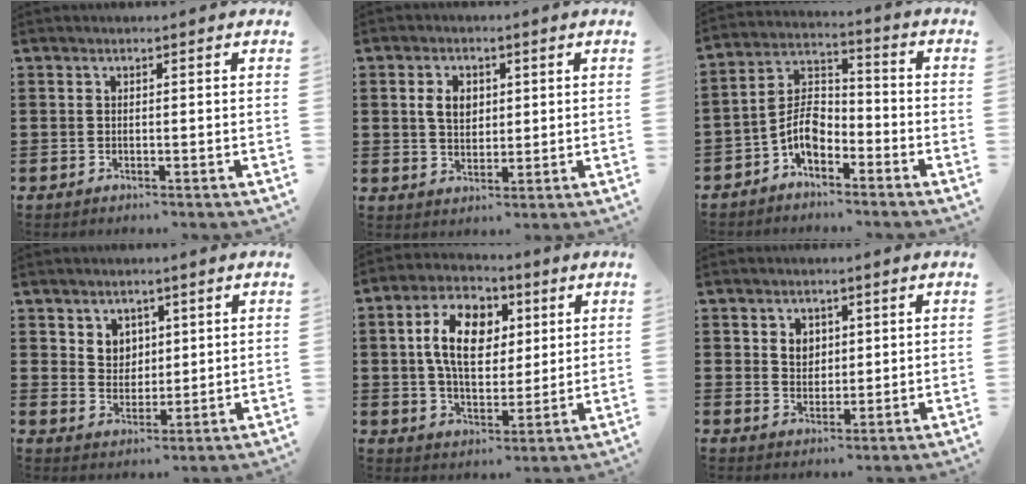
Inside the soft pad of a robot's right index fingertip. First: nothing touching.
{"total": 4.4, "force": [1.0, 3.0, 3.0], "torque": [-0.060, 0.010, 0.013]}
{"total": 6.3, "force": [-3.5, 3.5, 4.0], "torque": [-0.092, 0.010, -0.073]}
{"total": 4.3, "force": [2.5, 3.4, 0.8], "torque": [-0.023, 0.005, 0.045]}
{"total": 10.5, "force": [2.4, 6.5, 7.9], "torque": [-0.173, 0.016, 0.040]}
{"total": 3.1, "force": [1.4, 2.6, 1.0], "torque": [-0.030, 0.011, 0.024]}